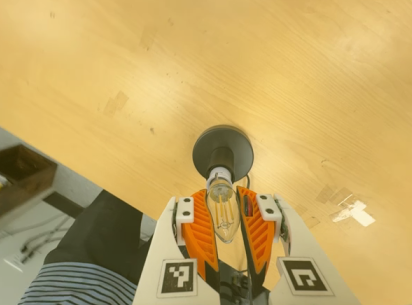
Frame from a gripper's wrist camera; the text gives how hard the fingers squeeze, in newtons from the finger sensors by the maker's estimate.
{"total": 19.7, "left": 21.5, "right": 17.8}